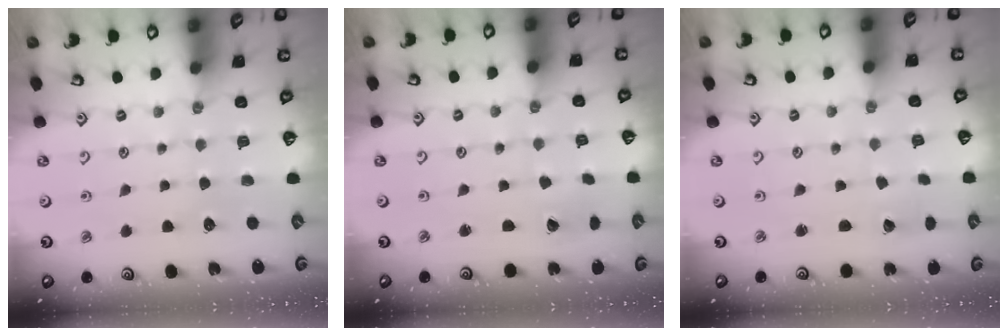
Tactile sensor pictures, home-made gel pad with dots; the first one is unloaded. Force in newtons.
{"total": 0.0}
{"total": 0.0}